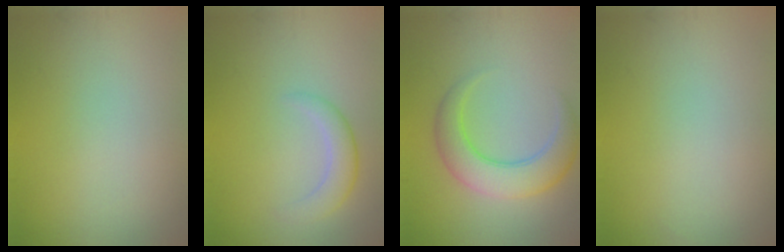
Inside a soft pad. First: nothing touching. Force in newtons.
{"total": 2.3, "press": 2.2, "slide": 0.2}
{"total": 5.0, "press": 5.0, "slide": 0.2}
{"total": 0.0}